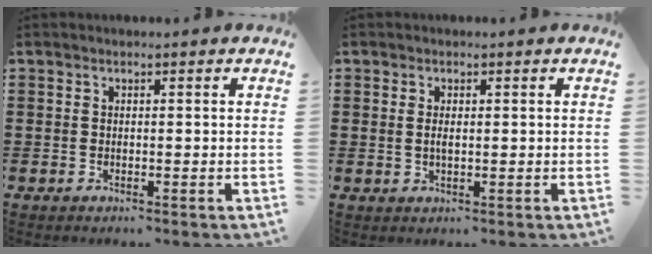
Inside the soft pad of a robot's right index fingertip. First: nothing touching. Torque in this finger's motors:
{"motor_torque": [-0.26, 0.47, 0.02, 0.01]}